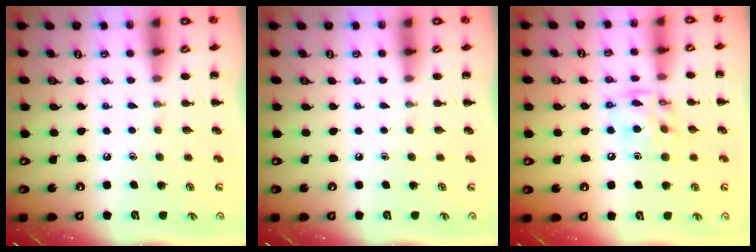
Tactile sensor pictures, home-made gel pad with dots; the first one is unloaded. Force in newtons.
{"total": 0.0}
{"total": 12.8, "press": 12.5, "slide": 2.5}